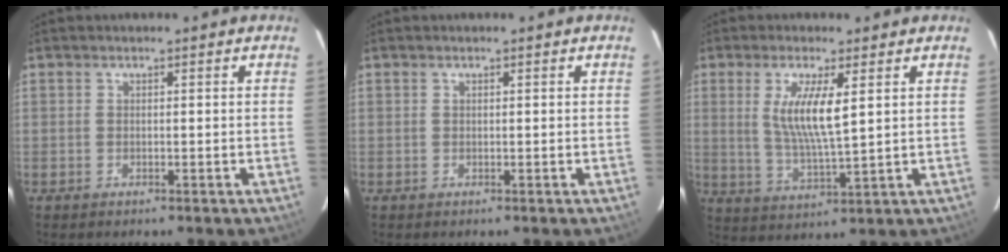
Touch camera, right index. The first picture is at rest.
{"total": 0.0}
{"total": 8.5, "force": [2.4, 1.2, 8.0], "torque": [-0.157, -0.012, 0.049]}